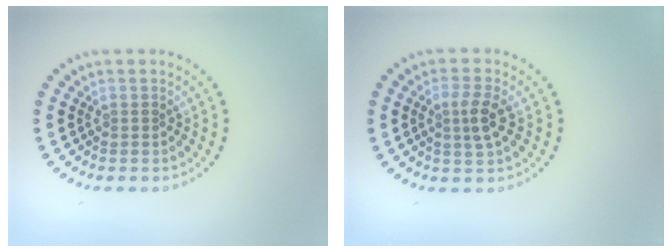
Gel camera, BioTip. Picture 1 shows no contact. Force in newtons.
{"total": 2.6, "press": 2.4, "slide": 1.0}